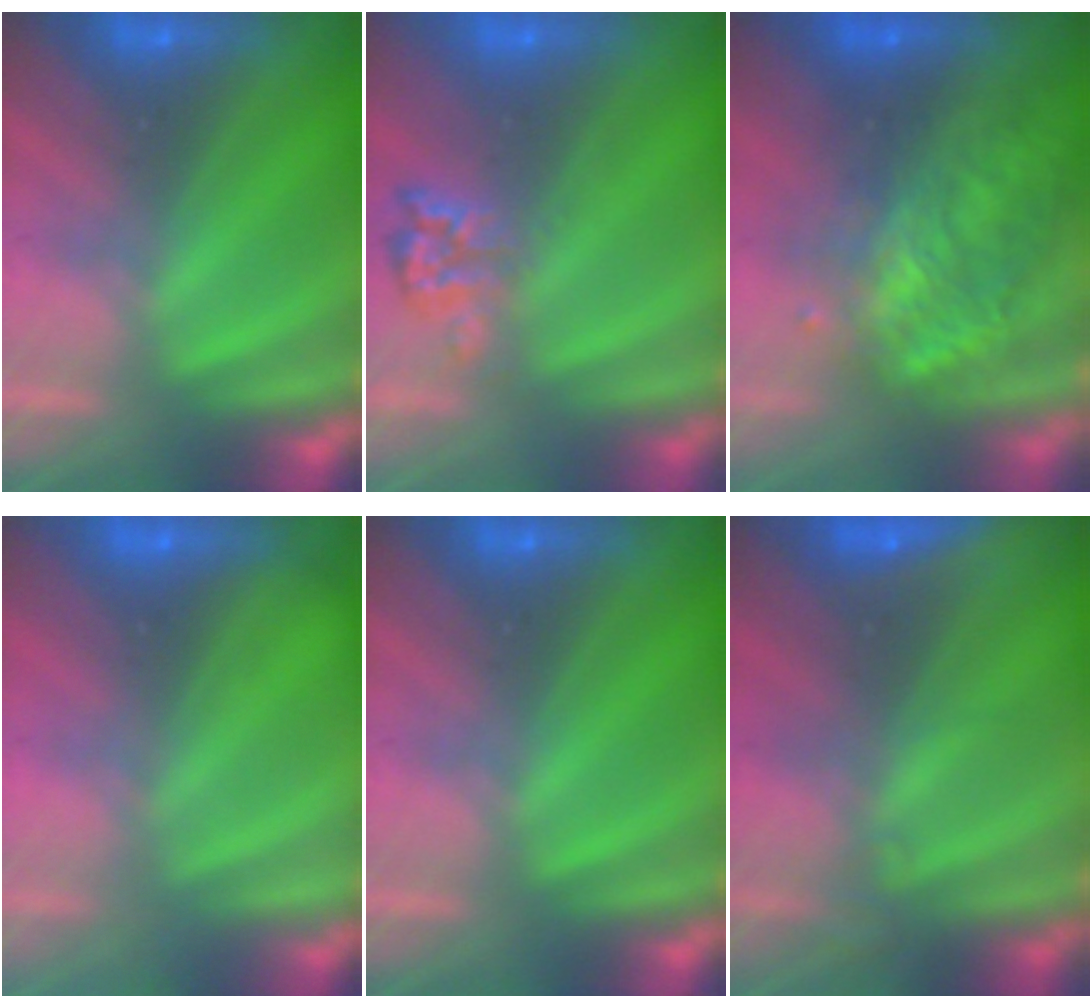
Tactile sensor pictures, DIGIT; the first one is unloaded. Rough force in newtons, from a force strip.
{"total": 2.4}
{"total": 5.5}
{"total": 2.1}
{"total": 0.0}
{"total": 7.9}